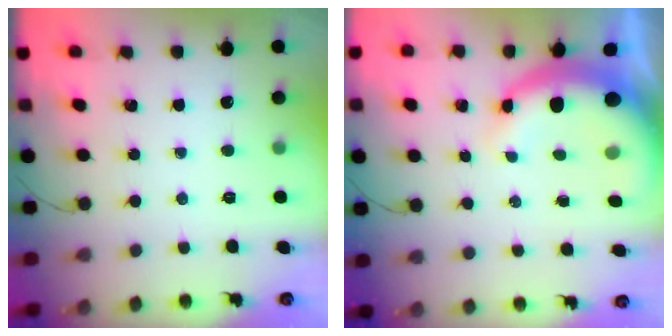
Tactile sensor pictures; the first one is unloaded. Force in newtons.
{"total": 9.0, "press": 8.8, "slide": 1.9}